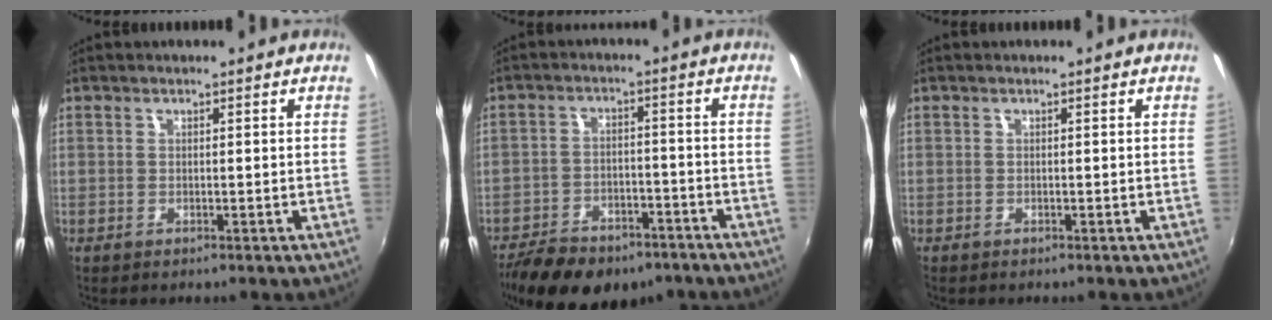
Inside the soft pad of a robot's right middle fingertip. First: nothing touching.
{"total": 17.2, "force": [-12.6, 7.6, 8.8], "torque": [-0.191, -0.021, -0.186]}
{"total": 0.0}